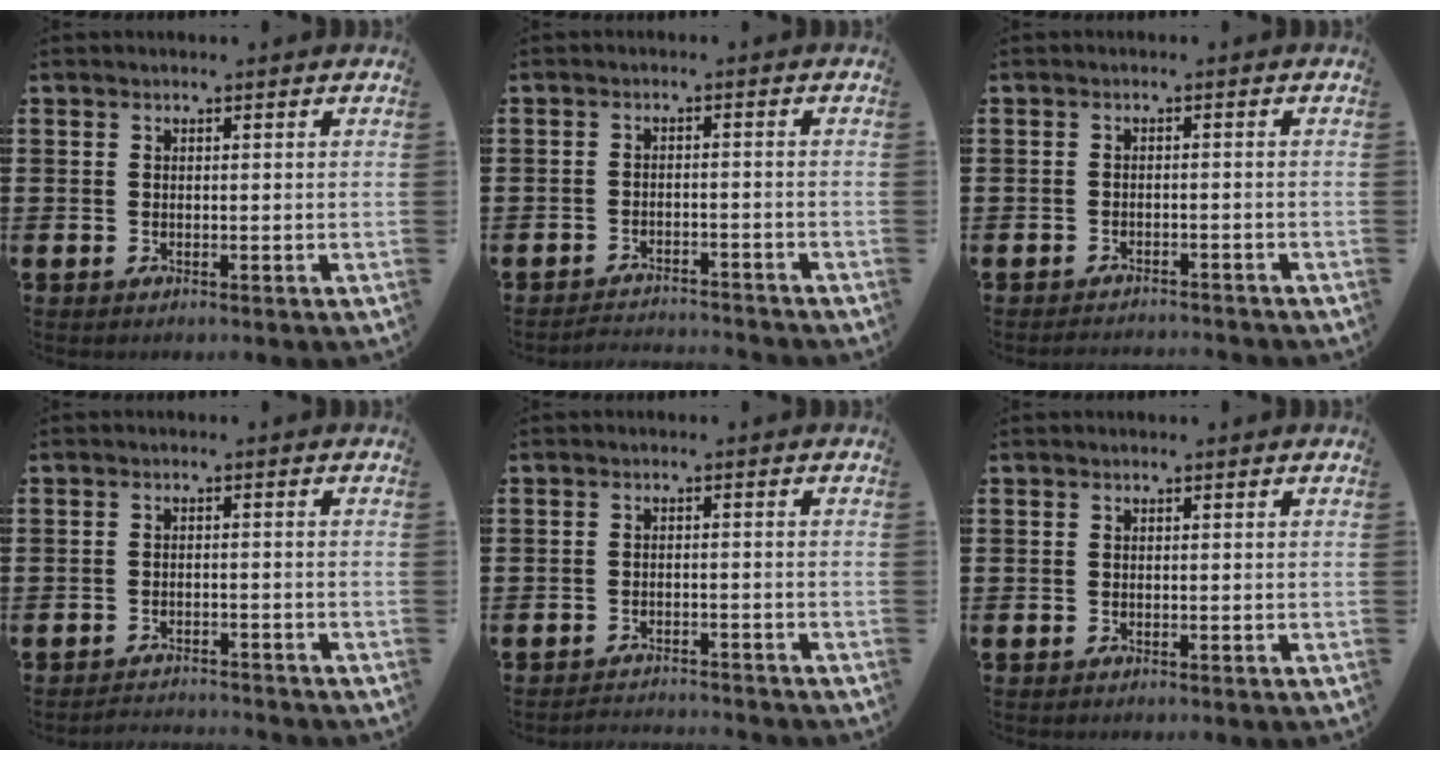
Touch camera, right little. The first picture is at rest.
{"total": 2.2, "force": [-2.2, -0.1, -0.1], "torque": [-0.003, 0.005, -0.048]}
{"total": 1.4, "force": [-1.4, -0.1, 0.0], "torque": [-0.003, 0.003, -0.029]}
{"total": 1.8, "force": [-1.8, 0.0, -0.1], "torque": [-0.004, 0.004, -0.038]}
{"total": 1.8, "force": [-1.8, -0.1, -0.1], "torque": [-0.002, 0.004, -0.039]}
{"total": 0.0}